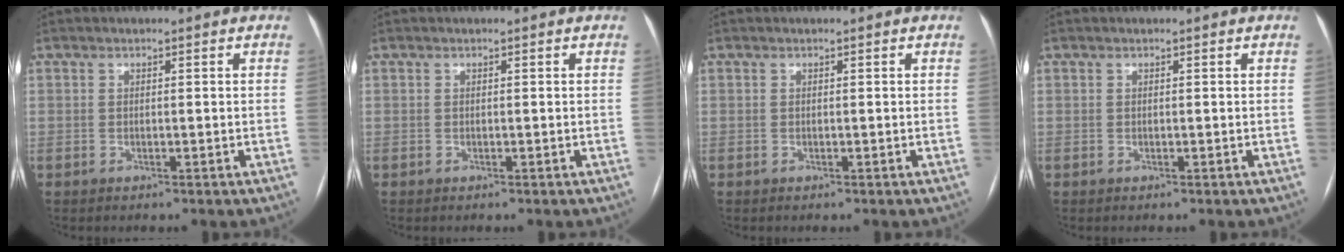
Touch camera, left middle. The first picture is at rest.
{"total": 0.0}
{"total": 0.0}
{"total": 0.0}